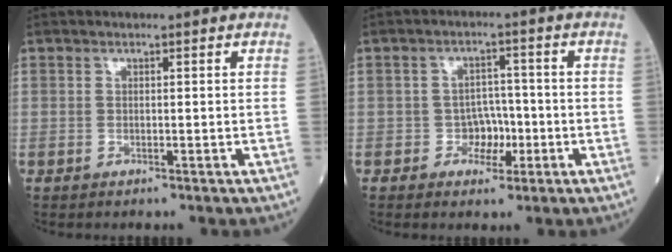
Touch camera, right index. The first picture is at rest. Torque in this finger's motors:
{"motor_torque": [0.04, -0.02, 0.03, 0.01]}